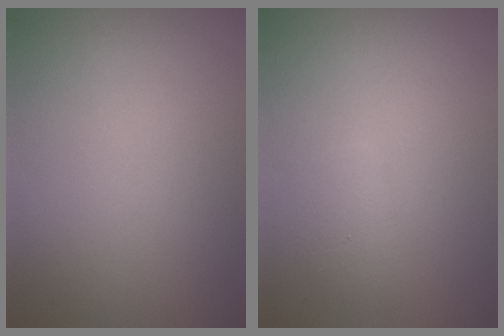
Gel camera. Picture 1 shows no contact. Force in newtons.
{"total": 1.3, "press": 1.3, "slide": 0.1}